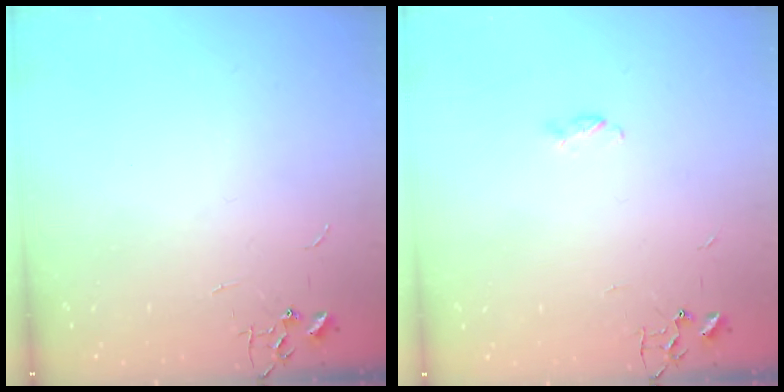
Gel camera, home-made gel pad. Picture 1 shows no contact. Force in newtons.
{"total": 2.9, "press": 2.9, "slide": 0.3}